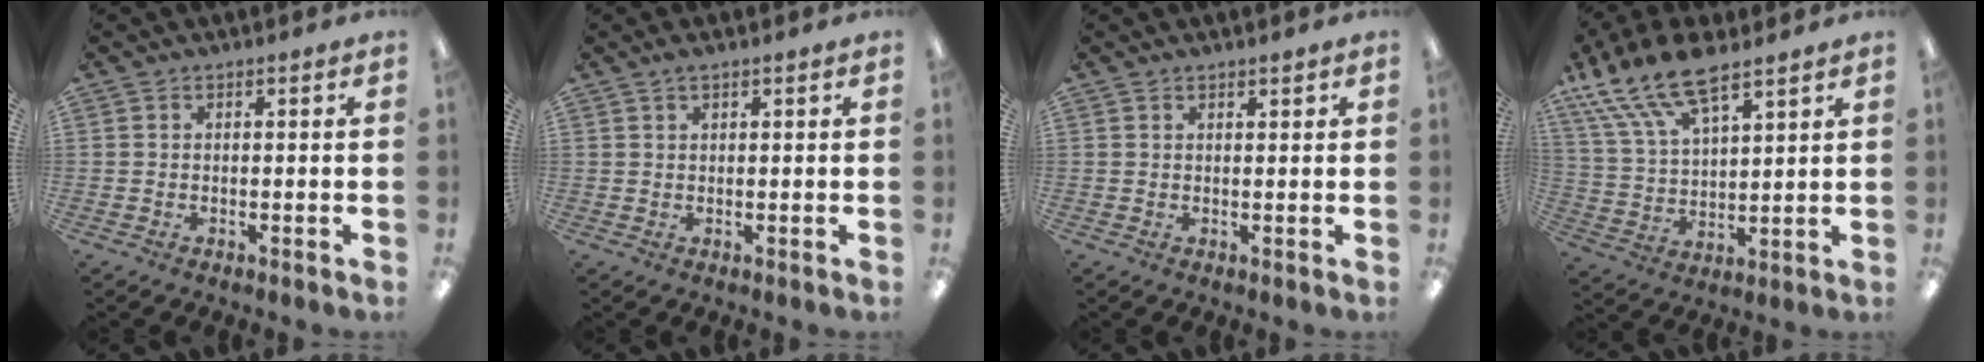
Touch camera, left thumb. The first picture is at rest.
{"total": 1.4, "force": [0.9, 0.4, 1.0], "torque": [-0.020, 0.002, 0.016]}
{"total": 1.0, "force": [1.0, 0.3, 0.2], "torque": [-0.005, 0.000, 0.018]}
{"total": 16.3, "force": [11.4, 6.7, 9.6], "torque": [-0.208, -0.044, 0.207]}